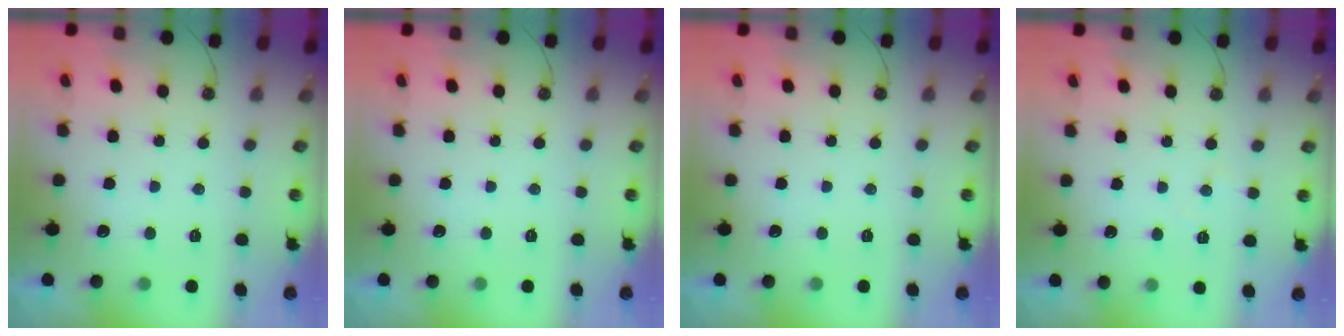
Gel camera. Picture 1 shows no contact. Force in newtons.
{"total": 0.0}
{"total": 0.0}
{"total": 5.9, "press": 5.8, "slide": 0.8}